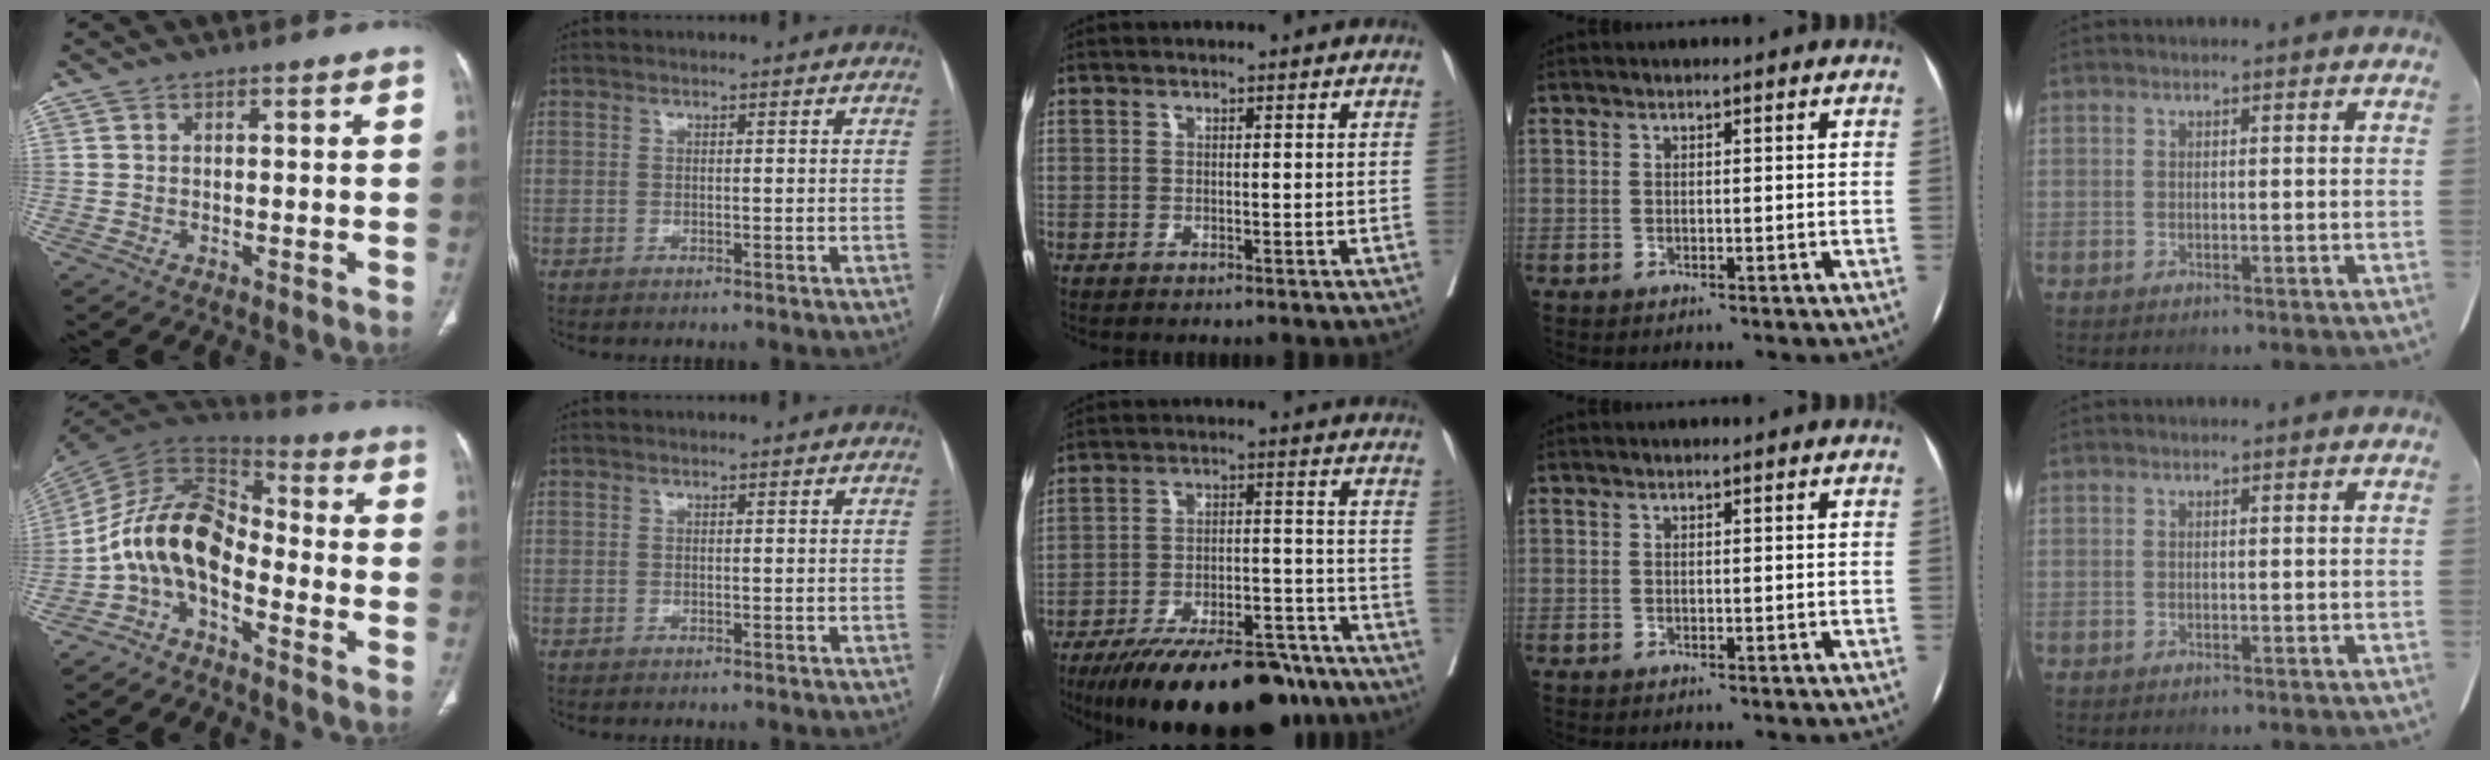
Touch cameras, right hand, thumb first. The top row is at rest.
{"thumb": {"total": 13.3, "force": [-5.0, 7.6, 9.7], "torque": [-0.173, 0.088, -0.108]}, "middle": {"total": 22.0, "force": [-17.9, 5.8, 11.3], "torque": [-0.141, 0.002, -0.269]}}